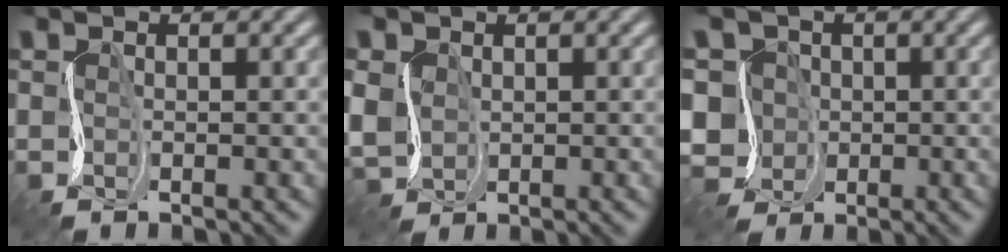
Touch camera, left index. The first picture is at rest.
{"total": 2.9, "force": [0.2, 2.6, 1.2], "torque": [-0.043, -0.002, -0.001]}
{"total": 6.2, "force": [-1.0, 5.7, 2.2], "torque": [-0.043, 0.020, -0.062]}